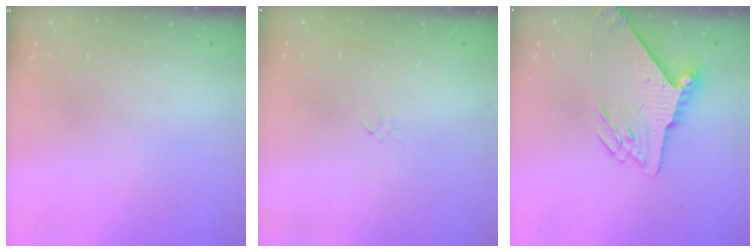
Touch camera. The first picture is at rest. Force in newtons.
{"total": 0.0}
{"total": 8.8, "press": 8.7, "slide": 1.1}